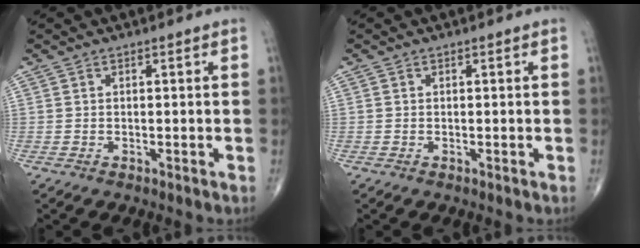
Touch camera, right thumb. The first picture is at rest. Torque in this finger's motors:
{"motor_torque": [-0.12, -0.11, -0.38, -0.20, 0.01]}